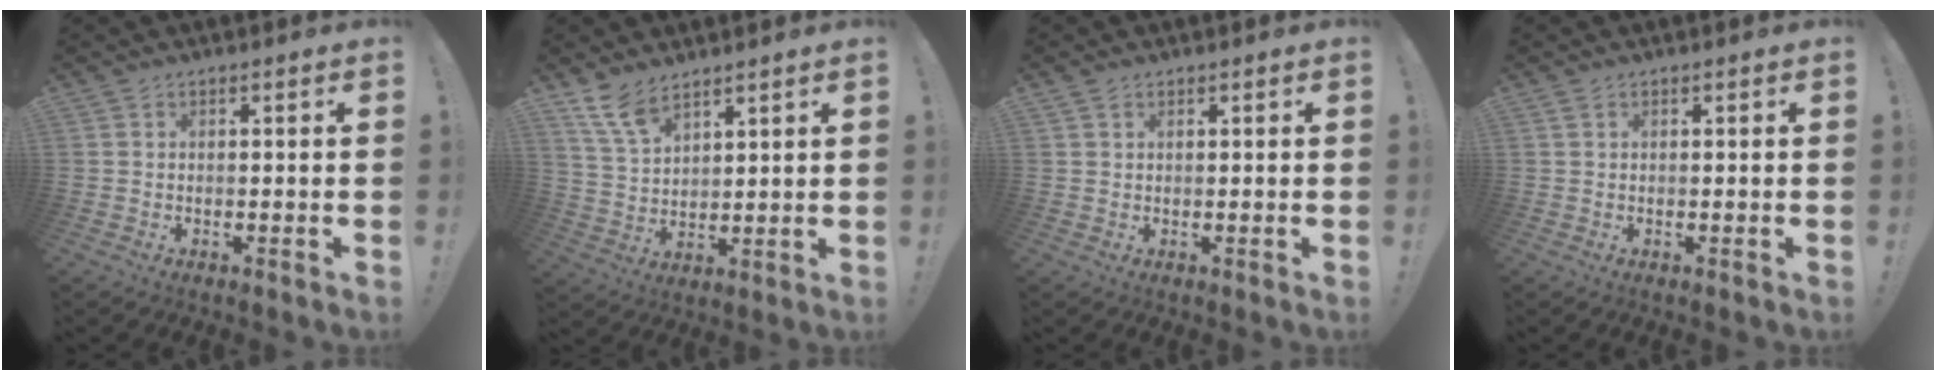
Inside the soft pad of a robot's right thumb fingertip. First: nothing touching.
{"total": 8.9, "force": [6.9, 3.8, 4.1], "torque": [-0.090, -0.035, 0.137]}
{"total": 1.2, "force": [1.0, 0.6, 0.2], "torque": [-0.002, -0.001, 0.019]}
{"total": 0.6, "force": [0.3, 0.3, 0.4], "torque": [-0.010, 0.002, 0.007]}